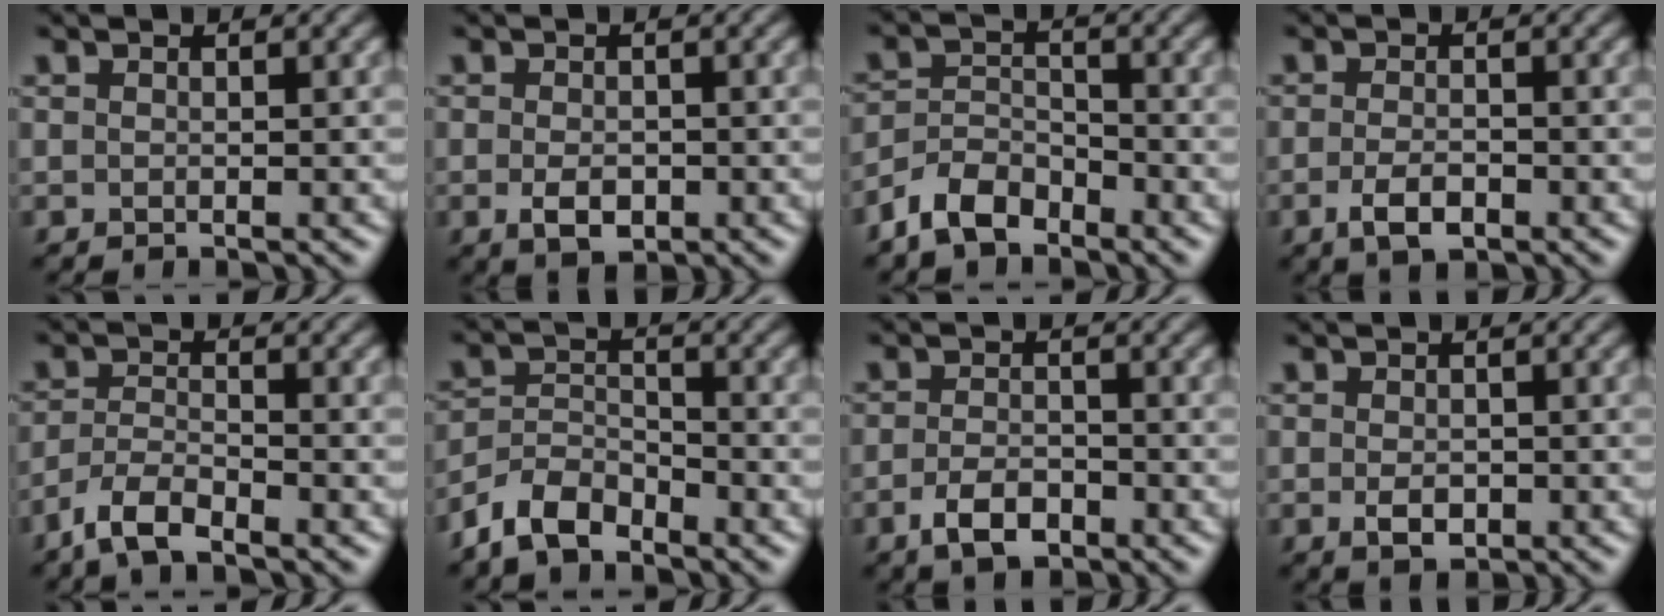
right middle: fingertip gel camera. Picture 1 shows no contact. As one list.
[{"total": 2.4, "force": [-0.6, 1.5, 1.8], "torque": [-0.035, -0.002, -0.010]}, {"total": 3.9, "force": [-2.9, 2.0, 1.6], "torque": [-0.031, 0.004, -0.066]}, {"total": 2.5, "force": [-1.1, 1.2, 2.0], "torque": [-0.043, -0.003, -0.022]}, {"total": 3.6, "force": [-2.7, 1.0, 2.1], "torque": [-0.048, -0.003, -0.064]}, {"total": 4.2, "force": [-3.4, 1.9, 1.7], "torque": [-0.033, 0.000, -0.077]}, {"total": 3.0, "force": [-1.5, 1.6, 2.1], "torque": [-0.042, 0.000, -0.032]}, {"total": 1.9, "force": [-0.4, 1.2, 1.5], "torque": [-0.029, -0.001, -0.006]}]